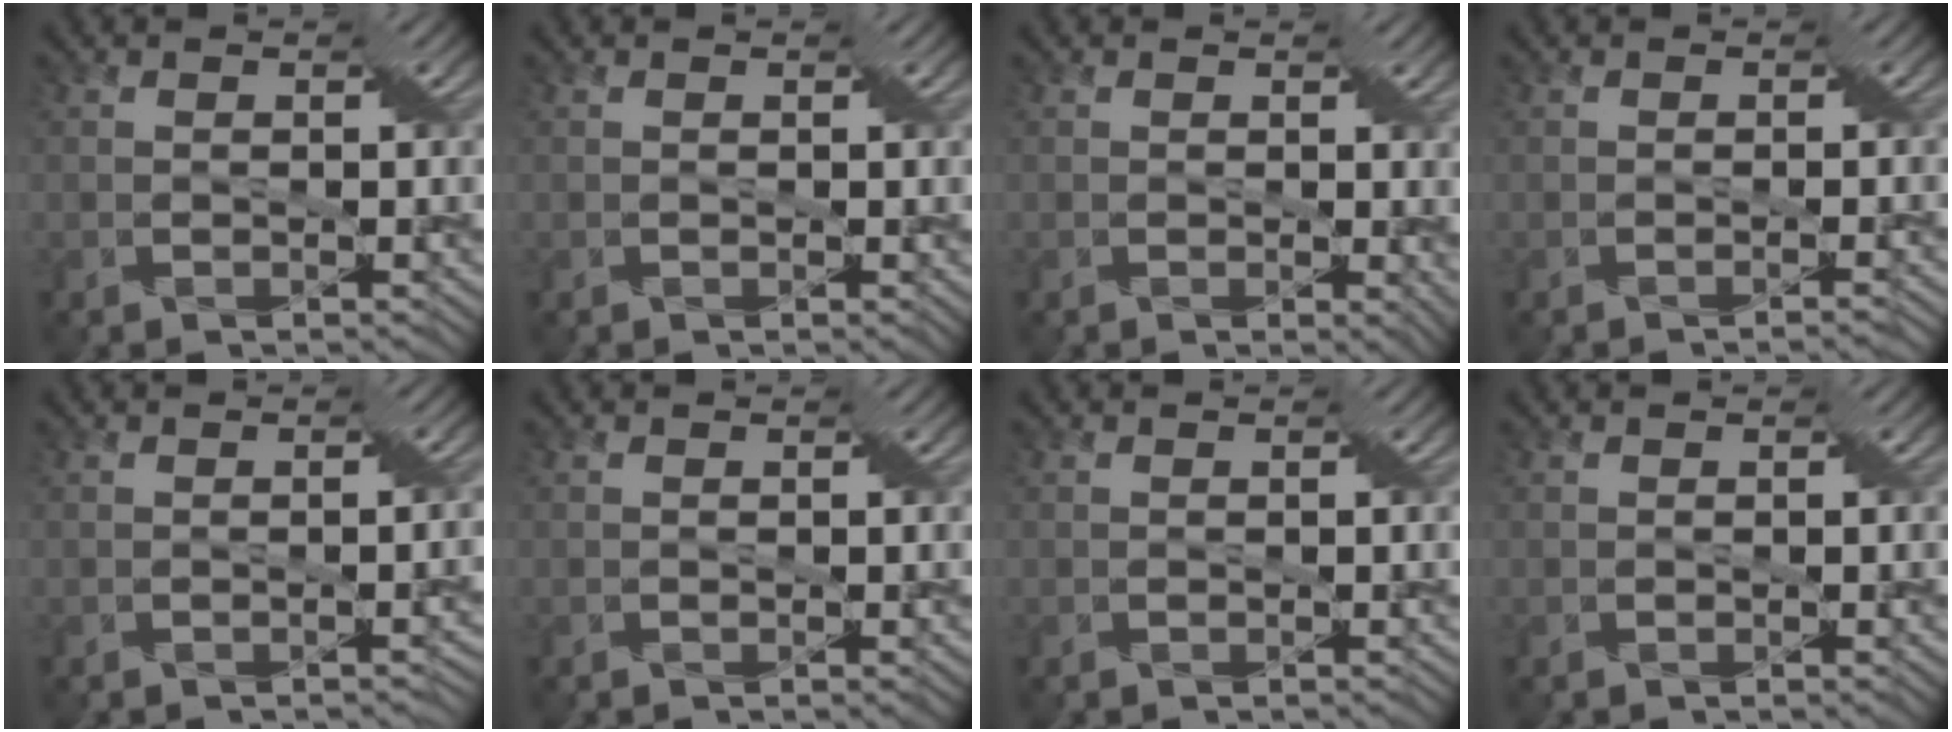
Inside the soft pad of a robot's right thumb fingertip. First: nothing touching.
{"total": 0.0}
{"total": 2.1, "force": [0.4, 1.2, 1.6], "torque": [-0.017, -0.007, 0.009]}
{"total": 1.0, "force": [-0.8, -0.3, 0.4], "torque": [0.003, 0.001, -0.006]}
{"total": 1.2, "force": [-0.5, 0.5, 1.0], "torque": [-0.004, -0.006, -0.008]}
{"total": 0.6, "force": [0.0, 0.3, 0.5], "torque": [-0.002, -0.001, 0.001]}
{"total": 0.0}
{"total": 0.6, "force": [0.1, 0.3, 0.5], "torque": [-0.004, -0.002, 0.001]}